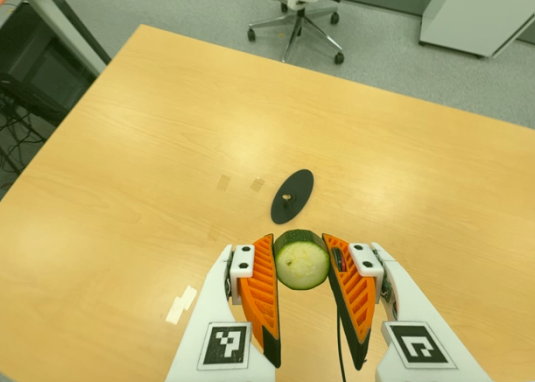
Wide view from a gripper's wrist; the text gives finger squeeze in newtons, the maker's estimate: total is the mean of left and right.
{"total": 11.5, "left": 12.6, "right": 10.3}